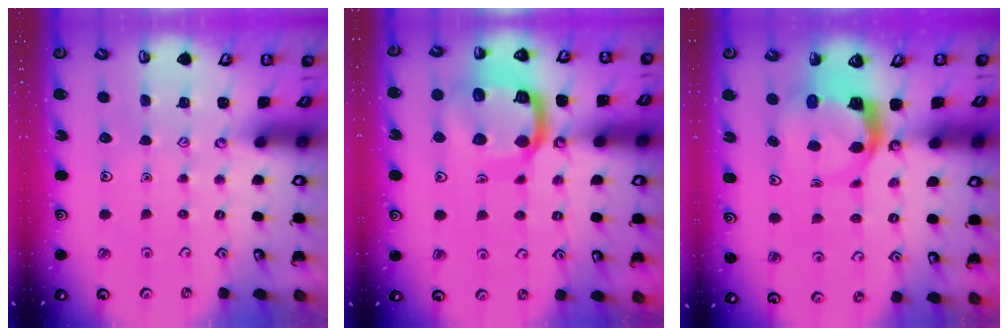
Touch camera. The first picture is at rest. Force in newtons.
{"total": 17.3, "press": 17.2, "slide": 1.9}
{"total": 5.3, "press": 5.3, "slide": 0.7}